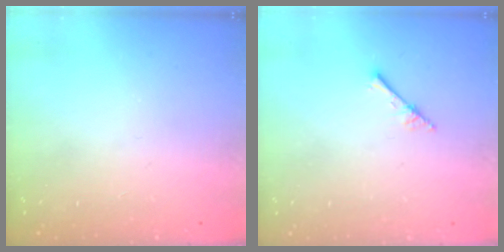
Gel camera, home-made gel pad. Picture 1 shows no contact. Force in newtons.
{"total": 2.3, "press": 2.2, "slide": 0.2}